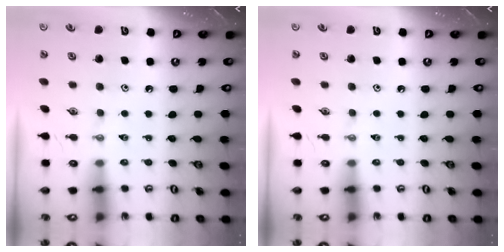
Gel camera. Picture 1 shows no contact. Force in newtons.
{"total": 0.0}